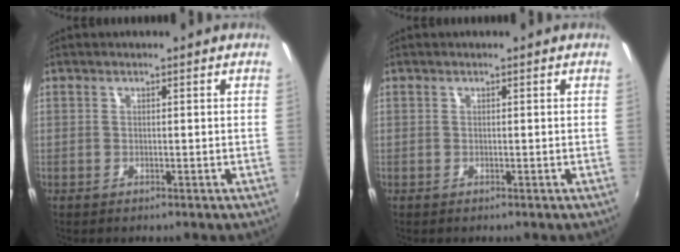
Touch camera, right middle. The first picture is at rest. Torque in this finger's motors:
{"motor_torque": [0.00, 0.00, 0.00, 0.00]}